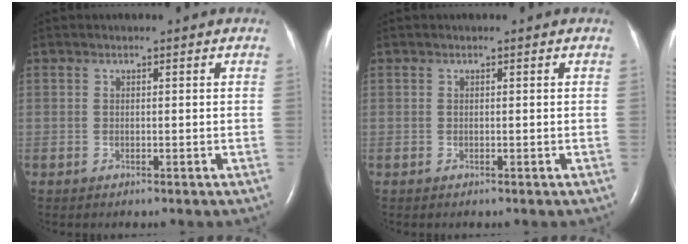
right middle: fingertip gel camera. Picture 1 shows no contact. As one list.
[{"total": 0.0}]